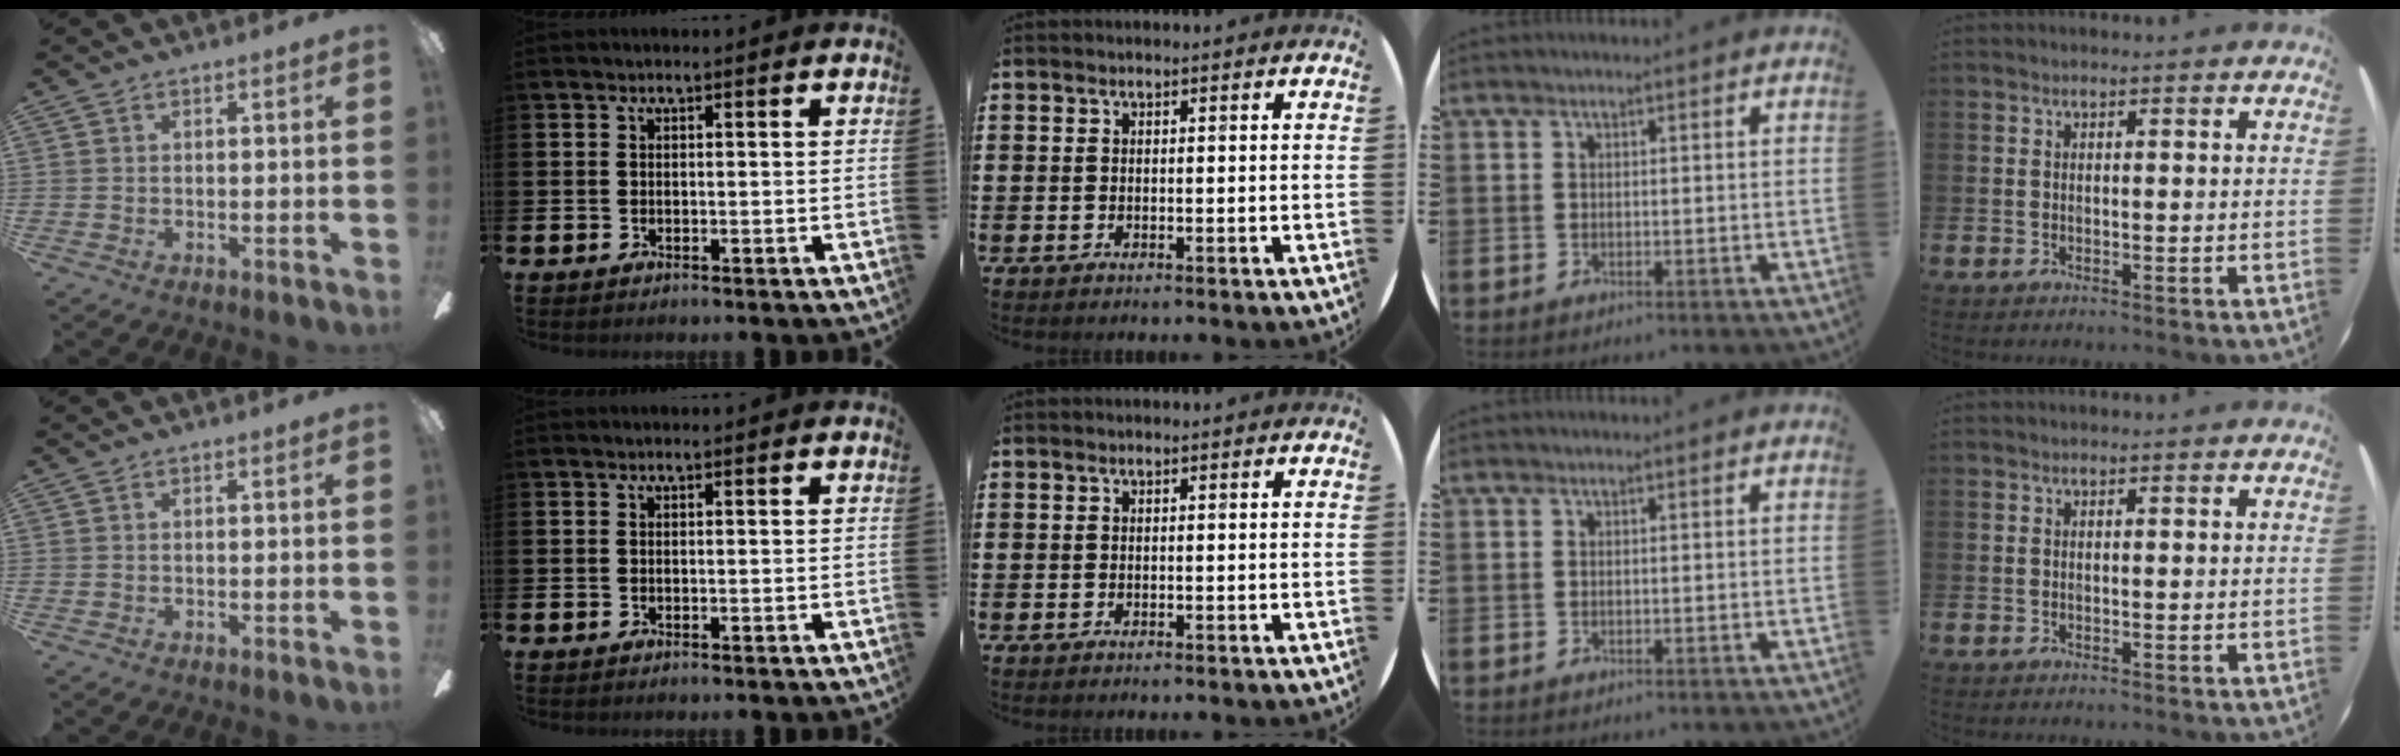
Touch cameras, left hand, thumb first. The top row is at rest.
{}